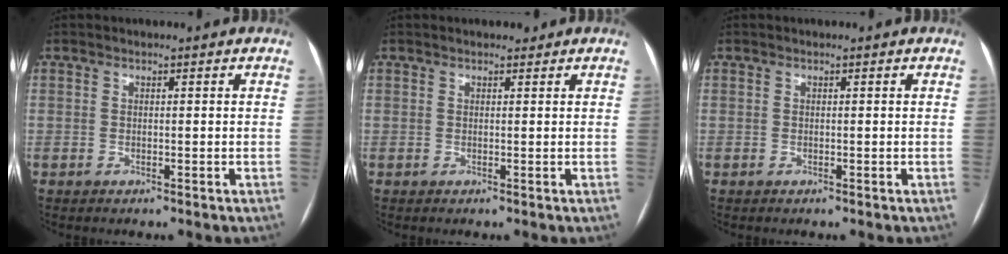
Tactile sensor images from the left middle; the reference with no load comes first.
{"total": 1.3, "force": [1.0, 0.6, 0.5], "torque": [-0.011, 0.009, 0.012]}
{"total": 0.0}